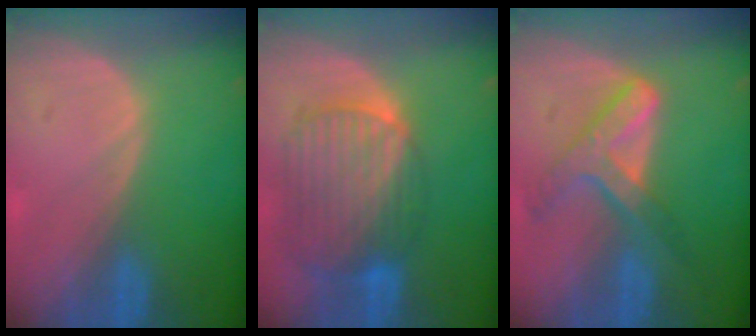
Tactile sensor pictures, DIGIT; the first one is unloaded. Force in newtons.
{"total": 10.5, "press": 8.8, "slide": 5.6}
{"total": 7.3, "press": 6.2, "slide": 3.9}